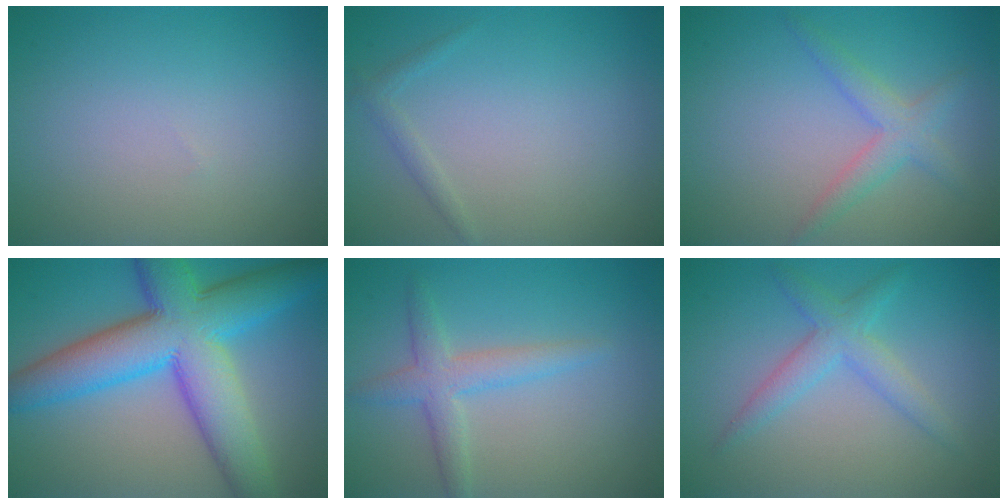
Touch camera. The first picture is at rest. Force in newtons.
{"total": 1.0, "press": 1.0, "slide": 0.0}
{"total": 2.6, "press": 2.6, "slide": 0.1}
{"total": 11.9, "press": 11.9, "slide": 0.2}
{"total": 2.9, "press": 2.9, "slide": 0.0}
{"total": 3.0, "press": 3.0, "slide": 0.1}